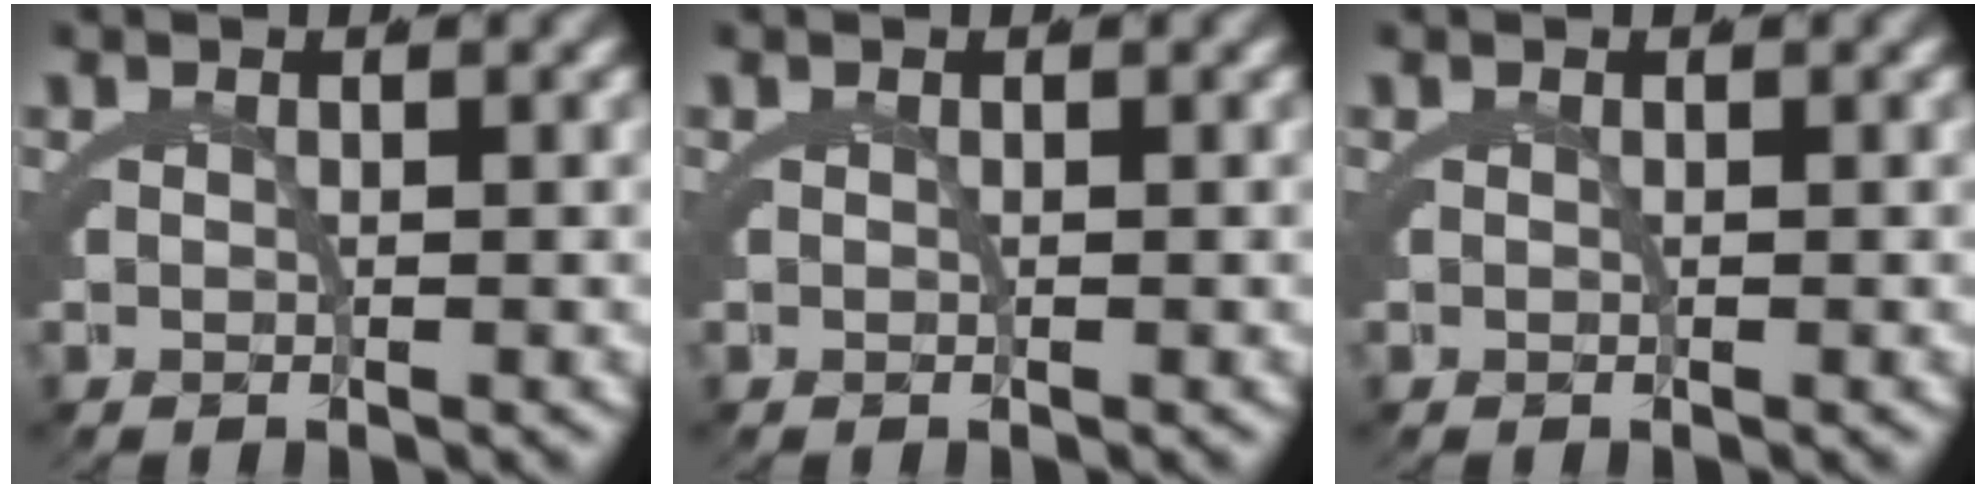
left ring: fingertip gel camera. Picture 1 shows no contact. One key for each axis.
{"total": 0.0}
{"total": 0.0}